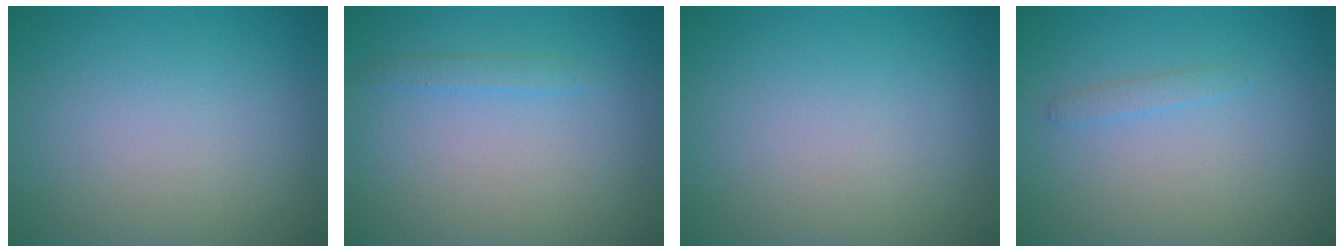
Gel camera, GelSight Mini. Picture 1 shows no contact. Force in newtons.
{"total": 0.9, "press": 0.9, "slide": 0.1}
{"total": 0.0}
{"total": 0.8, "press": 0.8, "slide": 0.0}